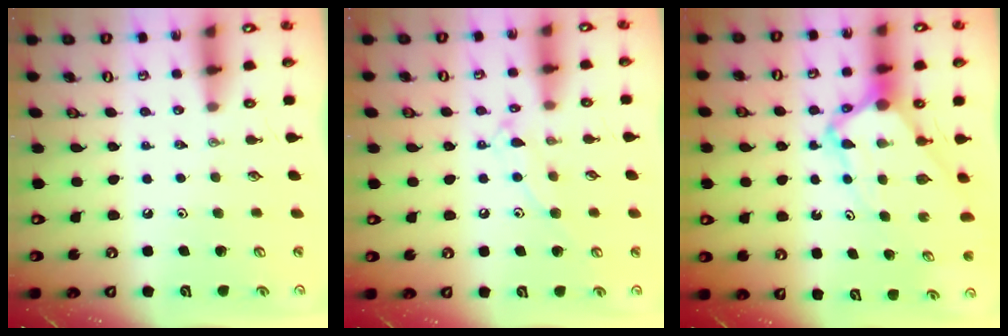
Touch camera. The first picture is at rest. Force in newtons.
{"total": 9.9, "press": 9.9, "slide": 0.8}
{"total": 7.0, "press": 7.0, "slide": 0.7}